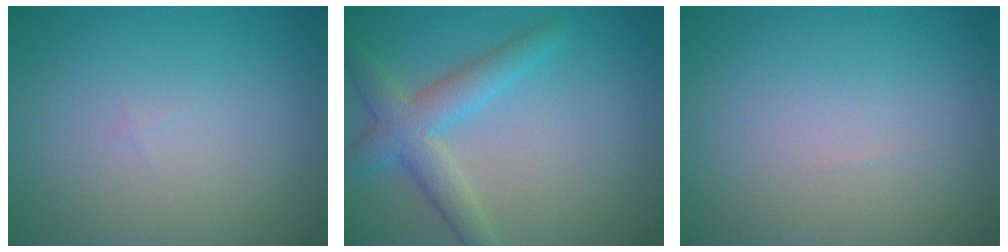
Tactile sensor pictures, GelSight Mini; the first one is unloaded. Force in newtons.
{"total": 4.1, "press": 4.1, "slide": 0.2}
{"total": 0.0}